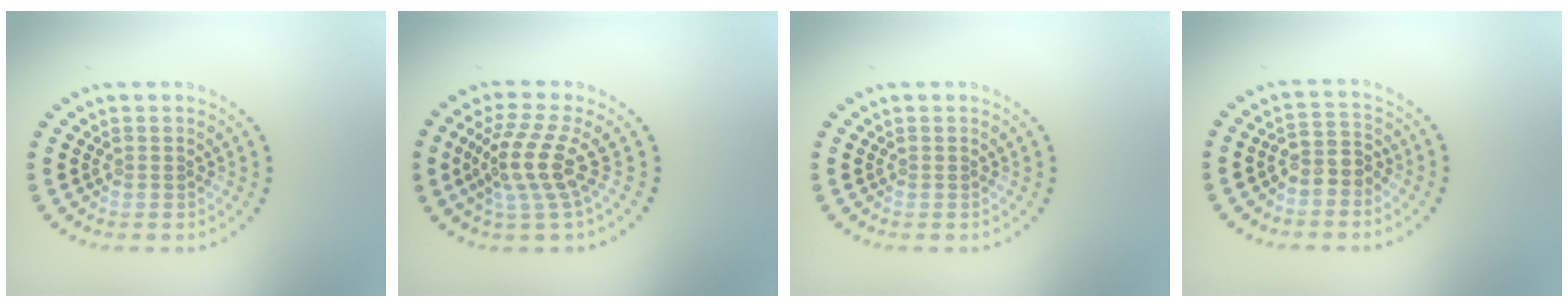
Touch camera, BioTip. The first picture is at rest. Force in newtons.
{"total": 4.3, "press": 3.1, "slide": 3.0}
{"total": 0.0}
{"total": 2.5, "press": 2.2, "slide": 1.1}